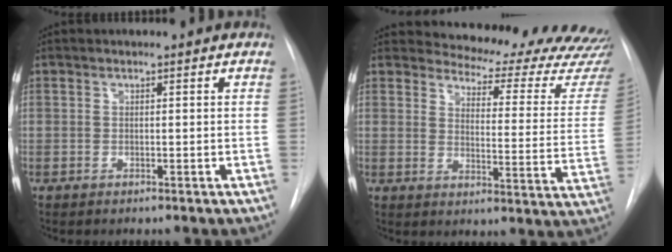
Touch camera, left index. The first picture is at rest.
{"total": 21.5, "force": [20.4, 4.5, 5.2], "torque": [-0.044, -0.107, 0.218]}